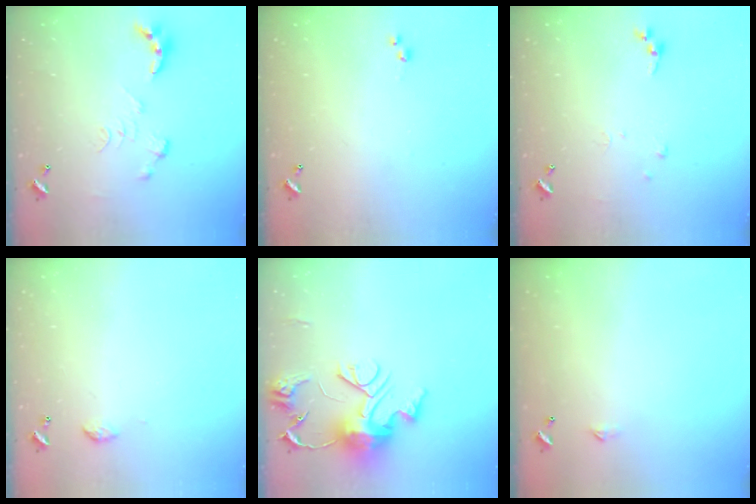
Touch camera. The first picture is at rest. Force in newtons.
{"total": 3.0, "press": 3.0, "slide": 0.4}
{"total": 5.1, "press": 5.0, "slide": 0.8}
{"total": 3.4, "press": 3.4, "slide": 0.5}
{"total": 13.9, "press": 13.8, "slide": 1.5}
{"total": 2.3, "press": 2.3, "slide": 0.4}